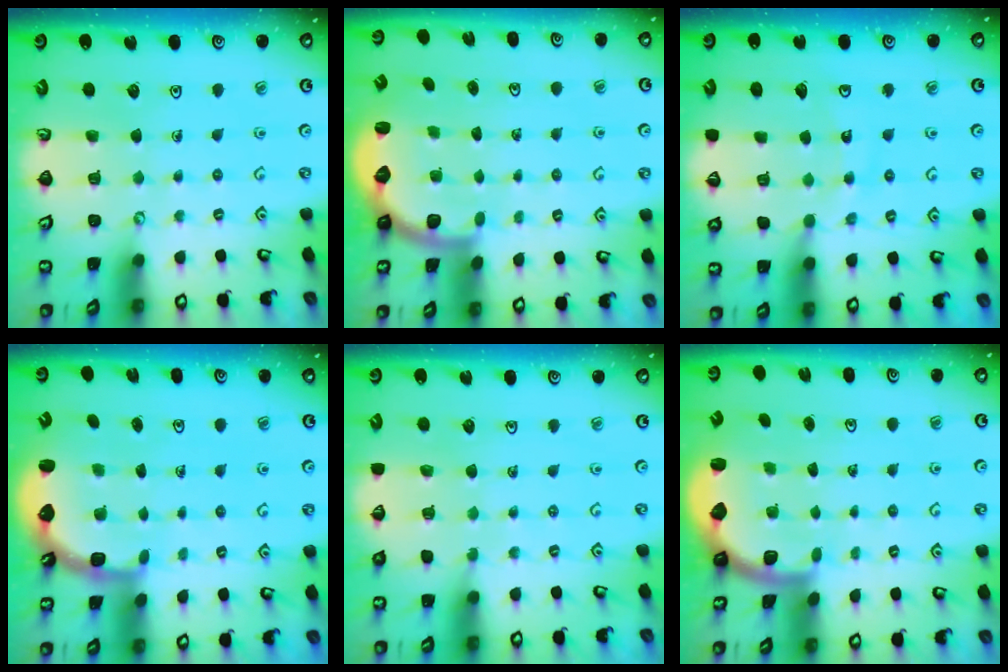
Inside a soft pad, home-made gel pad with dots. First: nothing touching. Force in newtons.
{"total": 2.7, "press": 2.1, "slide": 1.7}
{"total": 10.3, "press": 10.3, "slide": 1.3}
{"total": 2.8, "press": 2.2, "slide": 1.8}
{"total": 5.1, "press": 4.9, "slide": 1.2}
{"total": 1.9, "press": 1.8, "slide": 0.5}